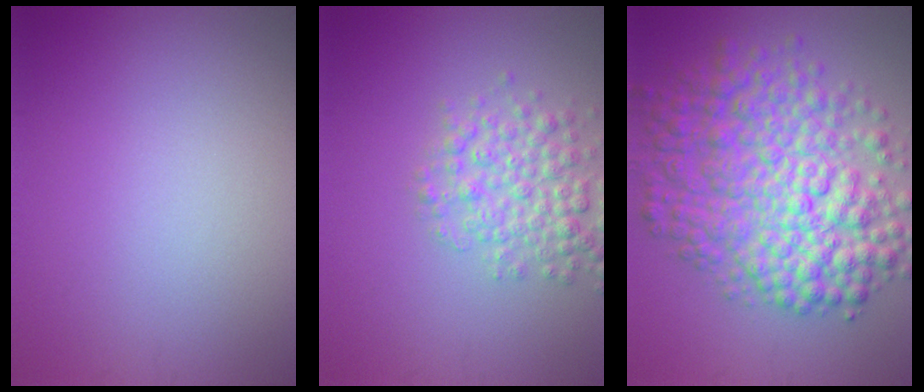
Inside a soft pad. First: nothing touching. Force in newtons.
{"total": 4.0, "press": 4.0, "slide": 0.1}
{"total": 9.8, "press": 9.8, "slide": 0.1}